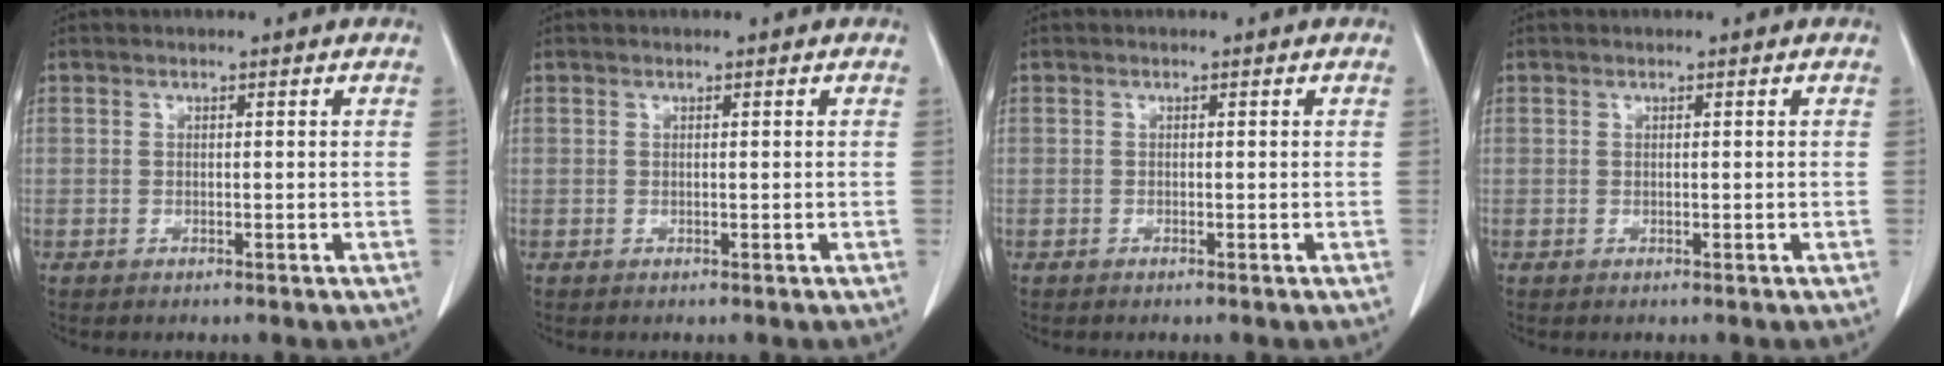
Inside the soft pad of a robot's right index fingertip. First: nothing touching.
{"total": 0.0}
{"total": 0.0}
{"total": 0.0}